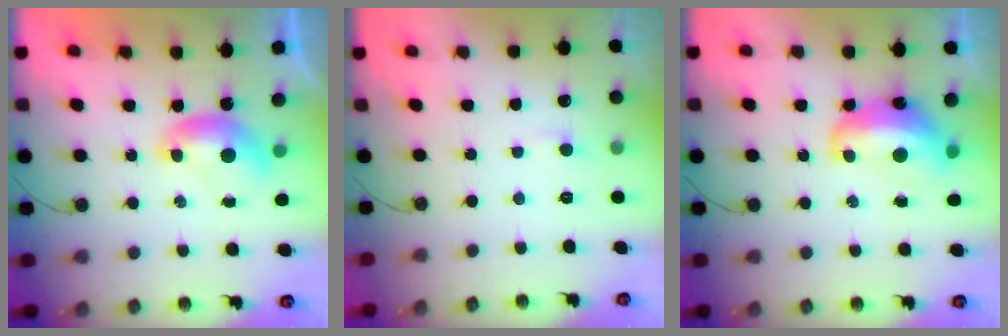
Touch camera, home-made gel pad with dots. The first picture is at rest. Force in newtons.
{"total": 1.7, "press": 1.6, "slide": 0.5}
{"total": 7.1, "press": 7.0, "slide": 1.3}